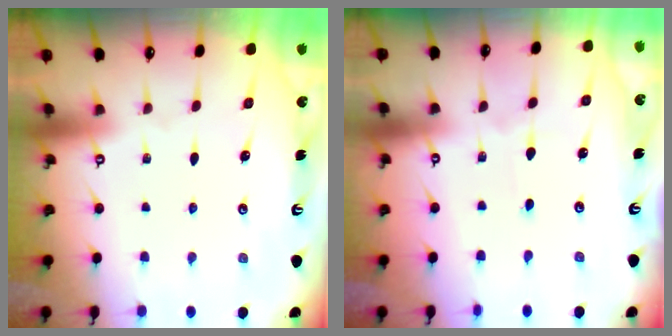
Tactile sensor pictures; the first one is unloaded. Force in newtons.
{"total": 1.6, "press": 1.6, "slide": 0.1}